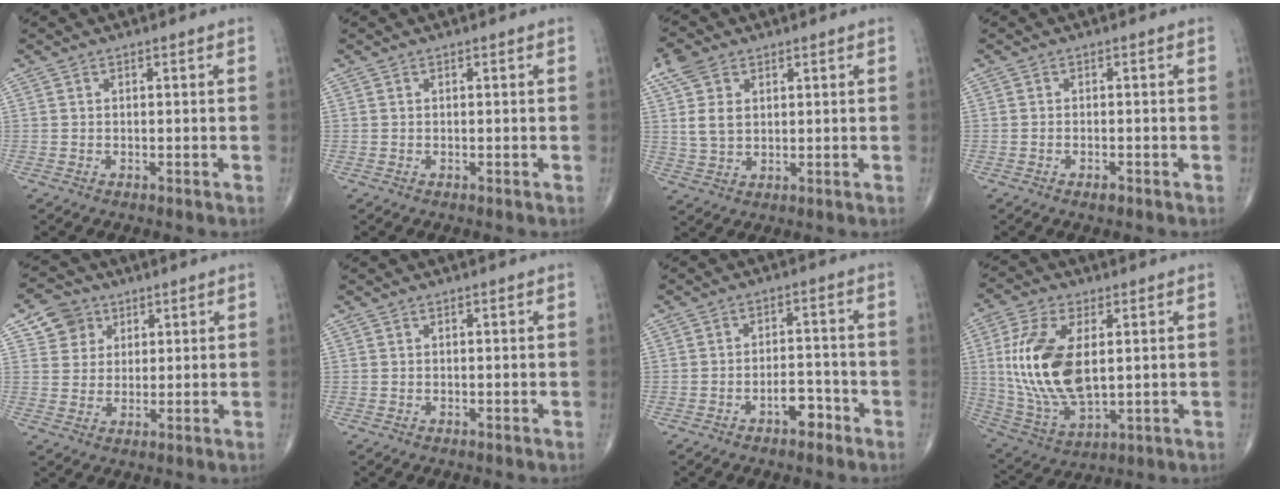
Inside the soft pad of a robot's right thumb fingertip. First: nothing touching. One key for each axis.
{"total": 0.0}
{"total": 7.4, "fx": 3.0, "fy": 4.9, "fz": 4.7, "tx": -0.094, "ty": -0.002, "tz": 0.062}
{"total": 1.3, "fx": -0.8, "fy": 0.5, "fz": 0.8, "tx": -0.017, "ty": 0.002, "tz": -0.015}
{"total": 6.4, "fx": 2.9, "fy": 5.6, "fz": 1.2, "tx": 0.009, "ty": -0.008, "tz": 0.048}
{"total": 0.0}
{"total": 5.2, "fx": -2.9, "fy": 2.7, "fz": 3.3, "tx": -0.030, "ty": 0.026, "tz": -0.043}
{"total": 17.5, "fx": 2.3, "fy": 8.9, "fz": 14.9, "tx": -0.307, "ty": -0.017, "tz": 0.054}